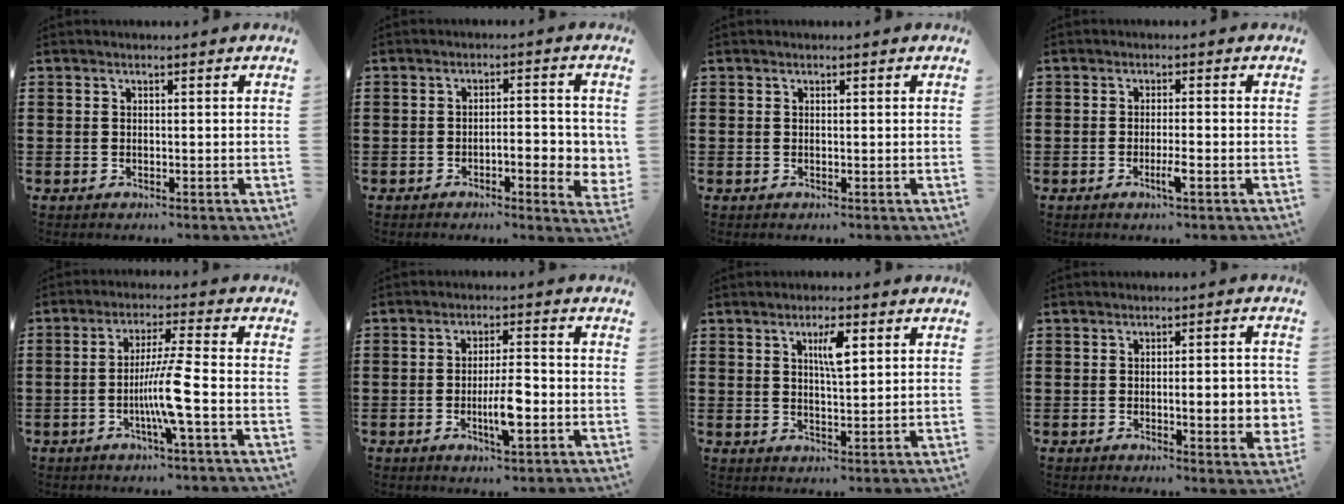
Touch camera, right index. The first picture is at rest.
{"total": 5.1, "force": [-1.5, 1.4, 4.6], "torque": [-0.062, -0.005, -0.028]}
{"total": 0.0}
{"total": 2.7, "force": [-1.3, 0.0, 2.4], "torque": [-0.040, -0.004, -0.023]}
{"total": 7.7, "force": [-2.5, -0.7, 7.3], "torque": [-0.138, -0.016, -0.051]}
{"total": 6.1, "force": [-1.7, 1.3, 5.7], "torque": [-0.110, -0.005, -0.032]}
{"total": 4.4, "force": [1.8, 1.2, 3.9], "torque": [-0.066, 0.003, 0.023]}
{"total": 6.1, "force": [-0.8, 1.2, 5.9], "torque": [-0.073, -0.012, -0.016]}